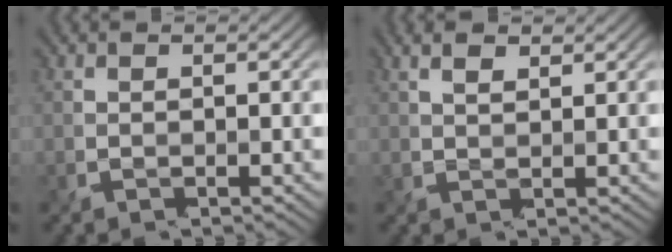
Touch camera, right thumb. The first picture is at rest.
{"total": 2.4, "force": [1.5, 0.6, 1.8], "torque": [-0.038, 0.006, 0.037]}